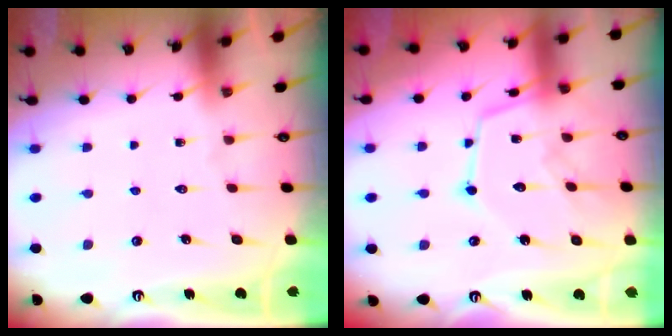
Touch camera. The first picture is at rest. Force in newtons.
{"total": 14.3, "press": 14.2, "slide": 1.3}